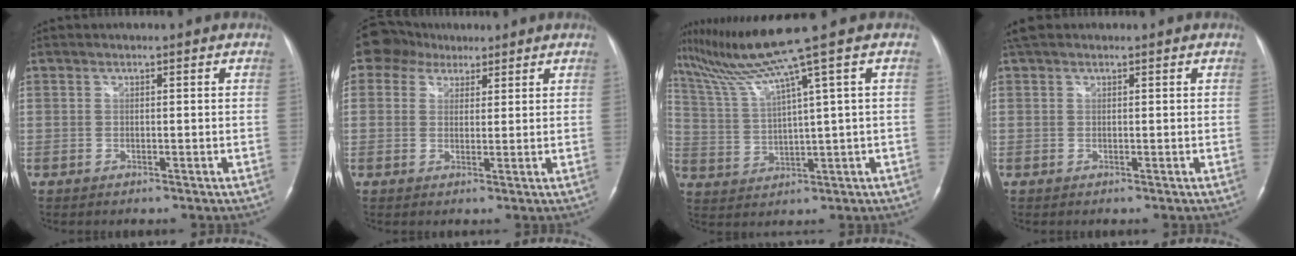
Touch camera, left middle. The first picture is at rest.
{"total": 5.9, "force": [4.1, 4.1, 1.0], "torque": [-0.023, 0.031, 0.074]}
{"total": 9.6, "force": [6.9, -3.2, 5.9], "torque": [-0.117, 0.002, 0.133]}
{"total": 2.2, "force": [1.7, 1.1, 0.8], "torque": [-0.021, 0.023, 0.030]}